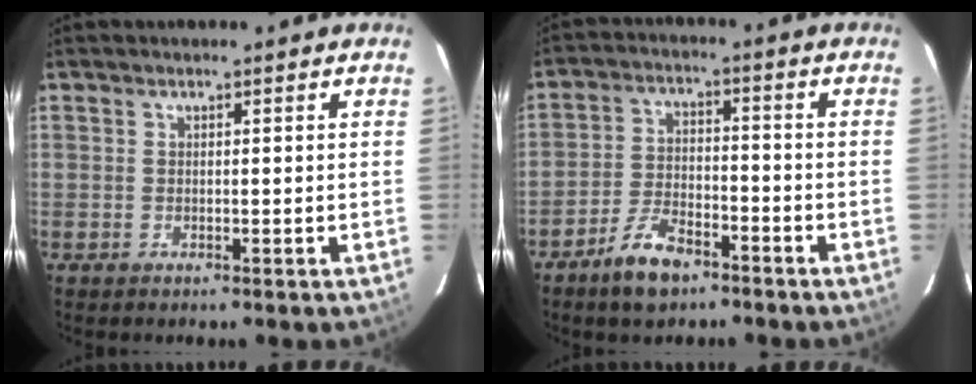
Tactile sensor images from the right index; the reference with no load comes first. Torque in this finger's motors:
{"motor_torque": [0.35, -0.40, 0.20, 0.05]}